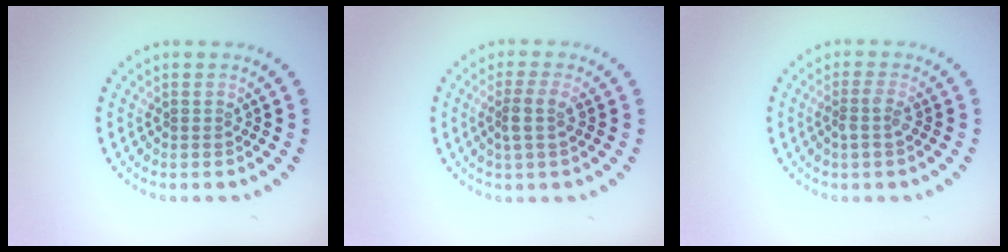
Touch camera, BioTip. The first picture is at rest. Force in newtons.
{"total": 2.0, "press": 1.5, "slide": 1.2}
{"total": 1.5, "press": 1.1, "slide": 0.9}